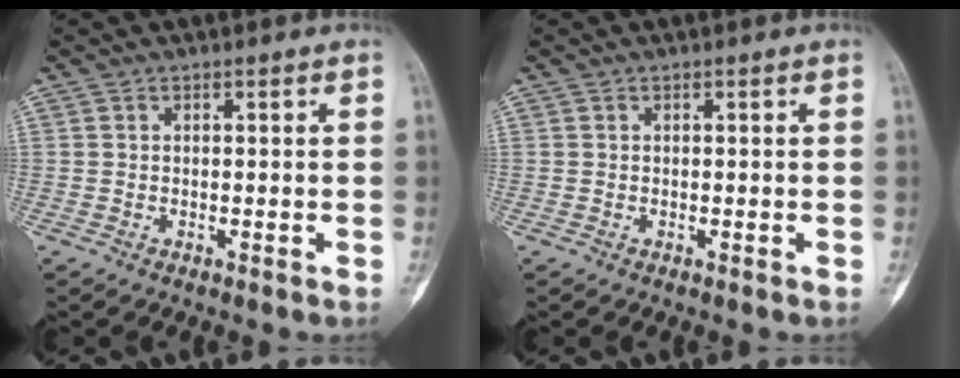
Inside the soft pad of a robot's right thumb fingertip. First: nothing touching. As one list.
[{"total": 0.0}]